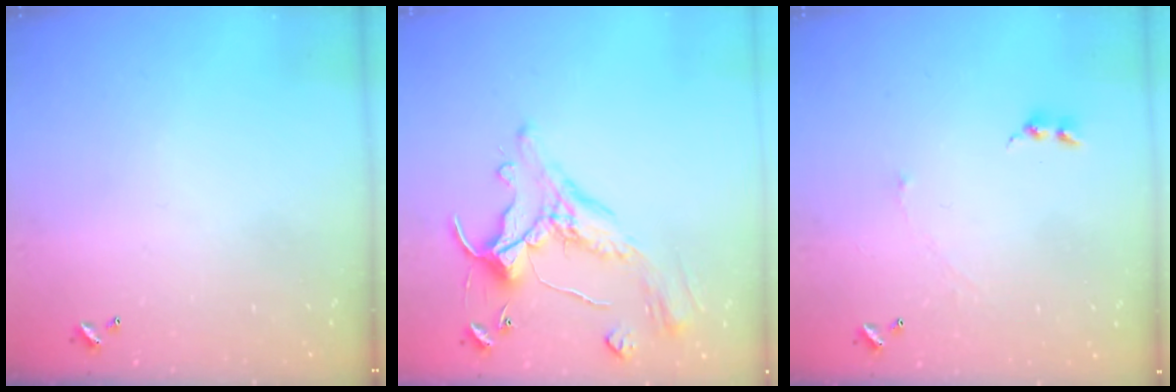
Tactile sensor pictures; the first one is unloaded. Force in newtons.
{"total": 2.5, "press": 2.2, "slide": 1.2}
{"total": 2.0, "press": 1.9, "slide": 0.7}